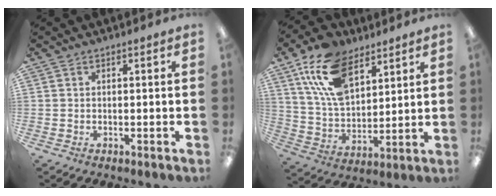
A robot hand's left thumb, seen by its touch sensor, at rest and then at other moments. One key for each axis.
{"total": 17.5, "fx": 10.1, "fy": 9.8, "fz": 10.4, "tx": -0.220, "ty": -0.027, "tz": 0.187}